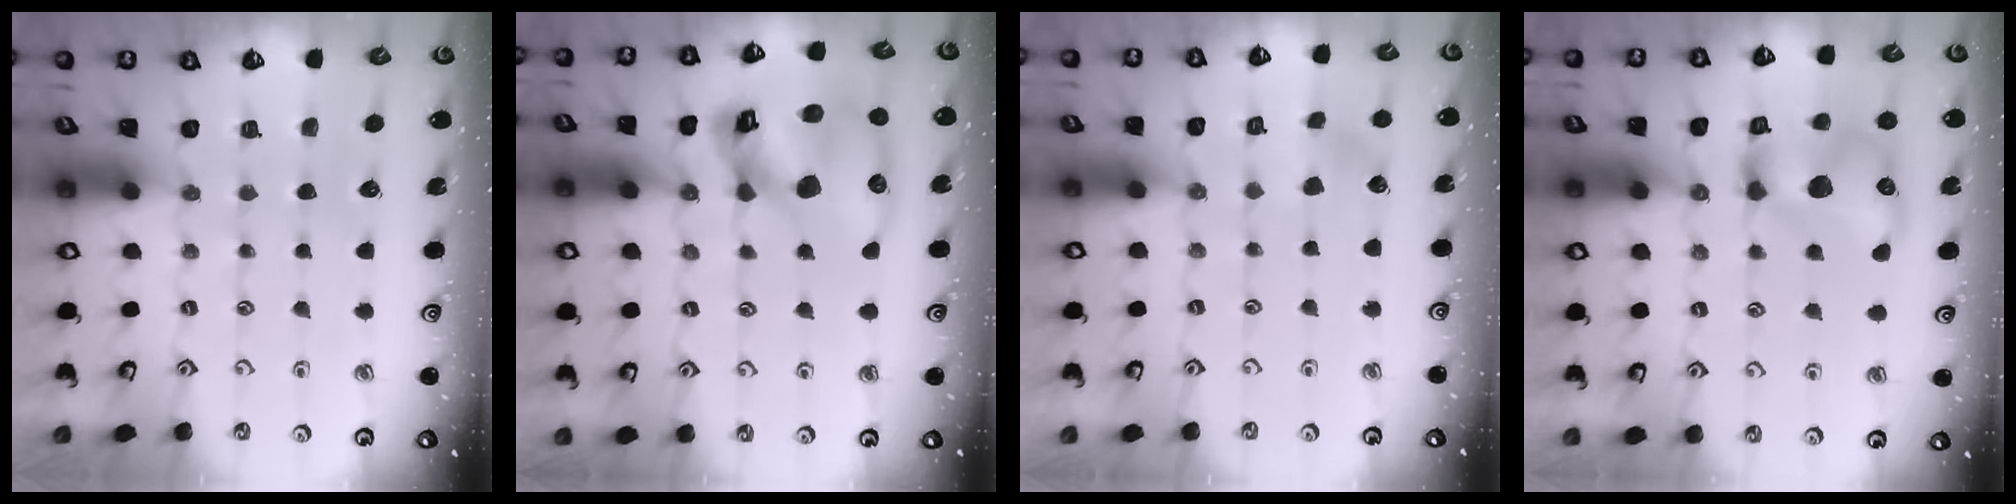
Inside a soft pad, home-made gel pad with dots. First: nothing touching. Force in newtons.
{"total": 20.9, "press": 20.7, "slide": 2.7}
{"total": 4.1, "press": 4.0, "slide": 0.9}
{"total": 16.3, "press": 16.2, "slide": 1.1}